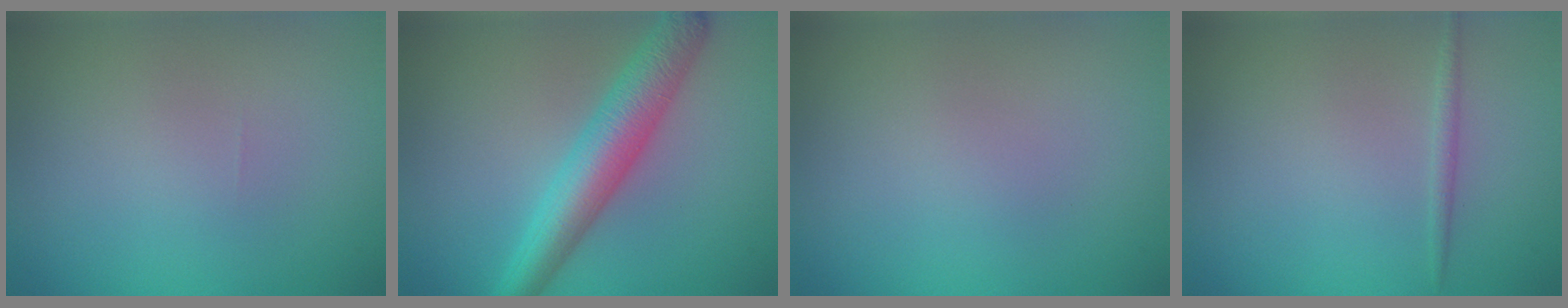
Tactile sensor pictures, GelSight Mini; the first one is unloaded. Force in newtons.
{"total": 5.7, "press": 5.7, "slide": 0.1}
{"total": 0.0}
{"total": 0.8, "press": 0.8, "slide": 0.1}